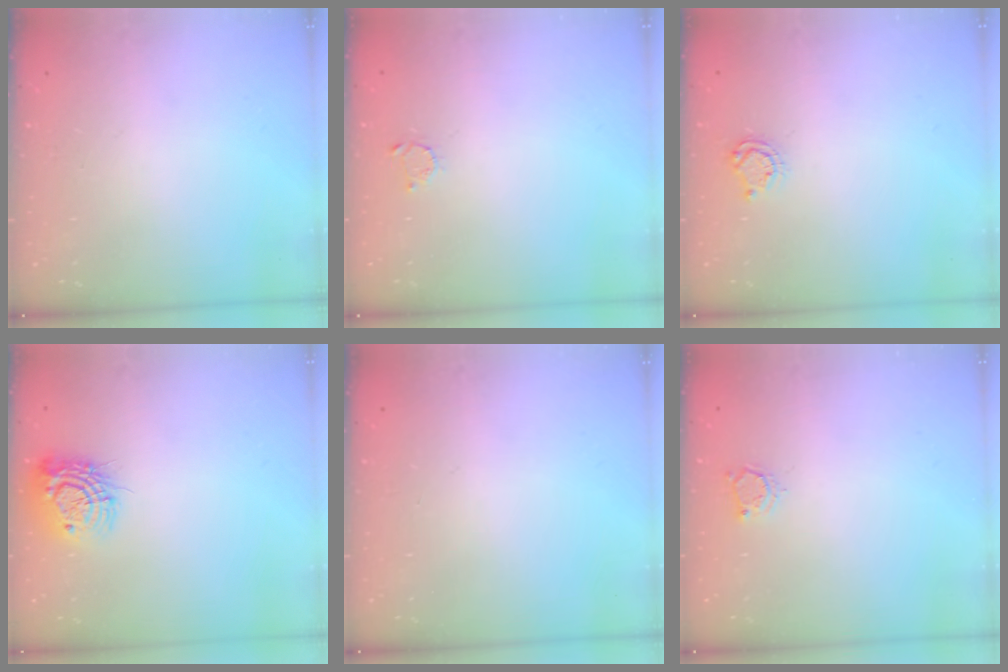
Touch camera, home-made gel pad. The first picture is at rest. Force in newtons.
{"total": 2.1, "press": 2.1, "slide": 0.3}
{"total": 4.0, "press": 4.0, "slide": 0.5}
{"total": 12.0, "press": 12.0, "slide": 0.8}
{"total": 0.0}
{"total": 3.3, "press": 3.3, "slide": 0.4}